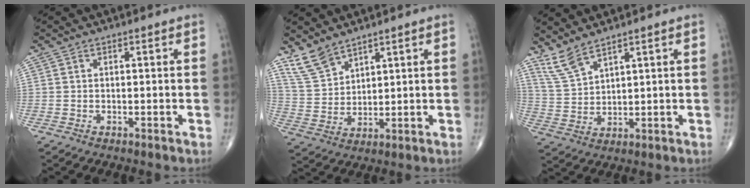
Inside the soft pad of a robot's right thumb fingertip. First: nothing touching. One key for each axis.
{"total": 6.8, "fx": 5.6, "fy": 2.9, "fz": 2.5, "tx": -0.045, "ty": -0.025, "tz": 0.126}
{"total": 5.6, "fx": 4.7, "fy": 1.1, "fz": 2.7, "tx": -0.063, "ty": -0.026, "tz": 0.110}